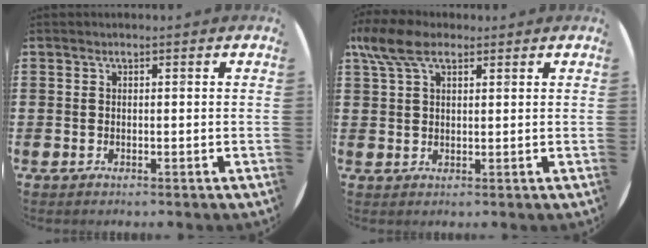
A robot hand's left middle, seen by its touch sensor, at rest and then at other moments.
{"total": 5.8, "force": [3.7, 2.8, 3.4], "torque": [-0.069, 0.003, 0.067]}